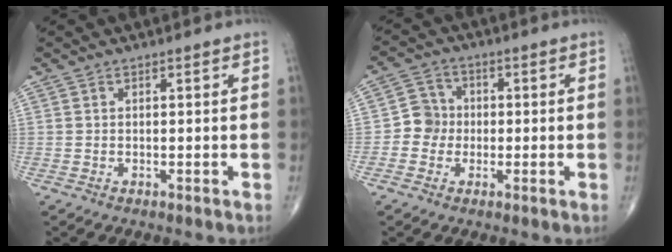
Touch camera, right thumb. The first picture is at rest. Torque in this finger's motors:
{"motor_torque": [-0.05, 0.05, 0.38, -0.30, 0.00]}